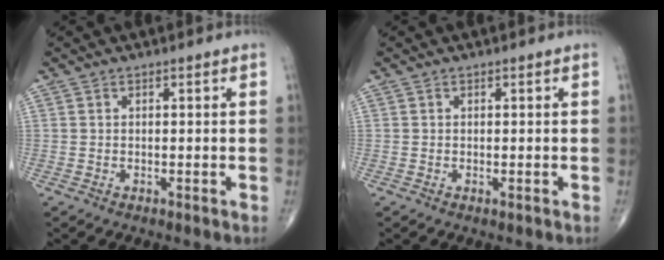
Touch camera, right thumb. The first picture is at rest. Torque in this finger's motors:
{"motor_torque": [-0.13, -0.03, -0.46, -0.08, -0.01]}